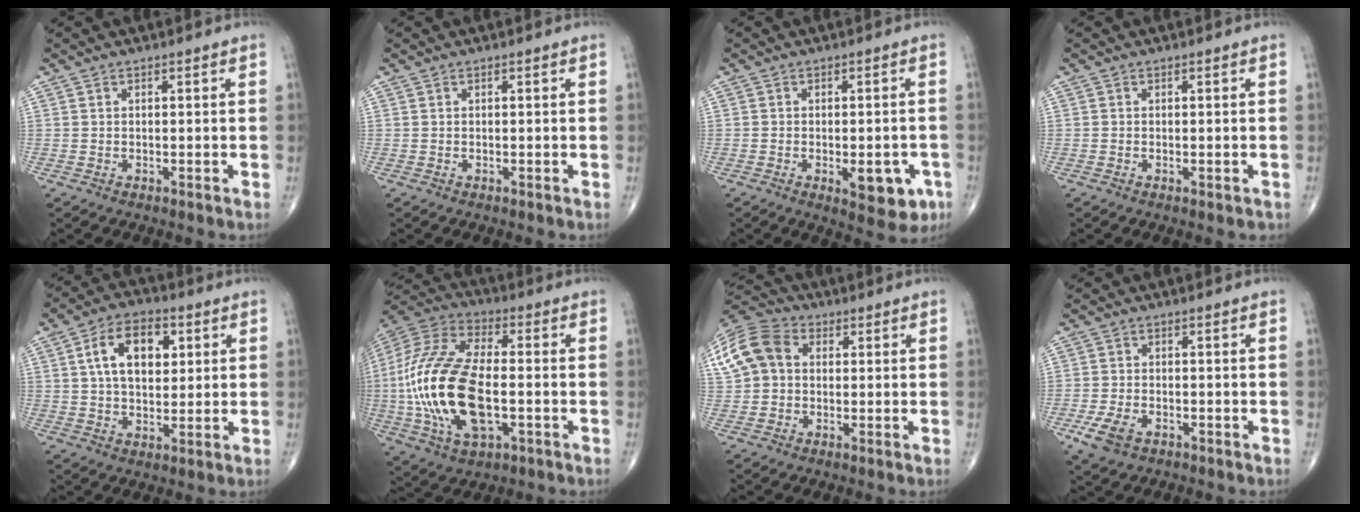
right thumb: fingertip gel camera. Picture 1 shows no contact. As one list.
[{"total": 0.0}, {"total": 8.0, "force": [-2.9, 3.7, 6.5], "torque": [-0.061, 0.007, -0.028]}, {"total": 0.8, "force": [-0.3, 0.3, 0.6], "torque": [-0.008, -0.002, -0.005]}, {"total": 12.1, "force": [3.3, 7.4, 9.1], "torque": [-0.129, 0.003, 0.051]}, {"total": 25.0, "force": [-3.2, 12.0, 21.6], "torque": [-0.476, 0.007, -0.055]}, {"total": 12.5, "force": [2.1, 9.9, 7.3], "torque": [-0.153, 0.032, 0.031]}, {"total": 5.4, "force": [-2.6, 3.2, 3.6], "torque": [-0.080, 0.004, -0.045]}]